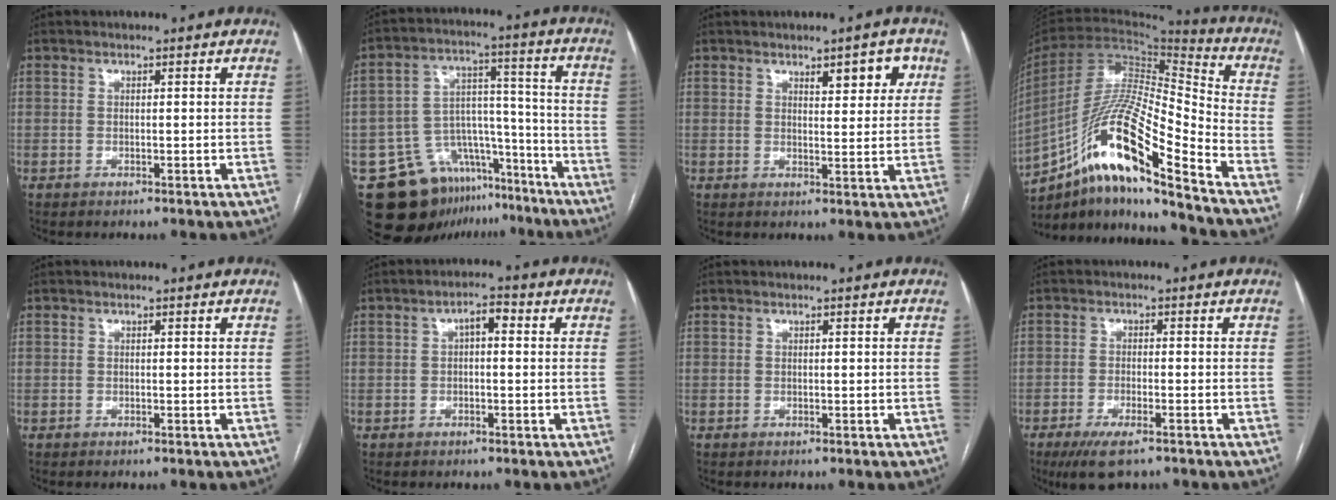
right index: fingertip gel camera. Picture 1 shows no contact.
{"total": 17.5, "force": [-12.6, 10.6, 5.9], "torque": [-0.094, 0.069, -0.185]}
{"total": 5.0, "force": [2.6, 1.6, 3.9], "torque": [-0.050, 0.001, 0.035]}
{"total": 19.2, "force": [-12.3, 1.0, 14.7], "torque": [-0.297, -0.003, -0.223]}
{"total": 0.0}
{"total": 3.0, "force": [0.4, 1.2, 2.7], "torque": [-0.044, 0.017, 0.004]}
{"total": 0.0}
{"total": 6.2, "force": [-4.3, 1.4, 4.3], "torque": [-0.079, -0.014, -0.070]}